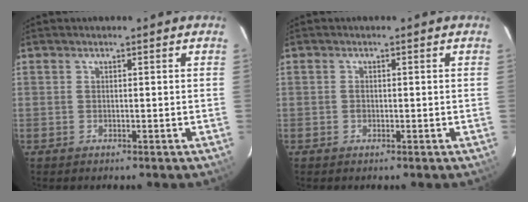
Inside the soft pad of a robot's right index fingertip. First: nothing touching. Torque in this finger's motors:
{"motor_torque": [0.10, 0.05, 0.11, 0.02]}